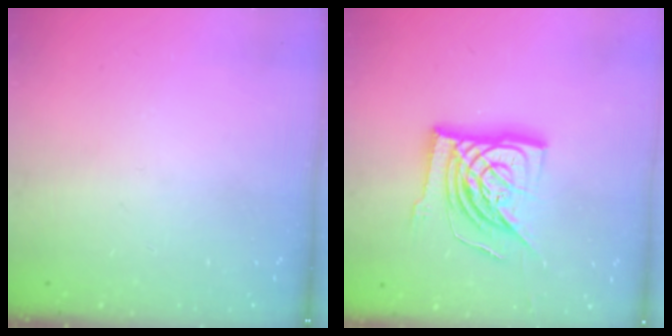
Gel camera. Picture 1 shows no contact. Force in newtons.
{"total": 18.6, "press": 18.5, "slide": 2.2}